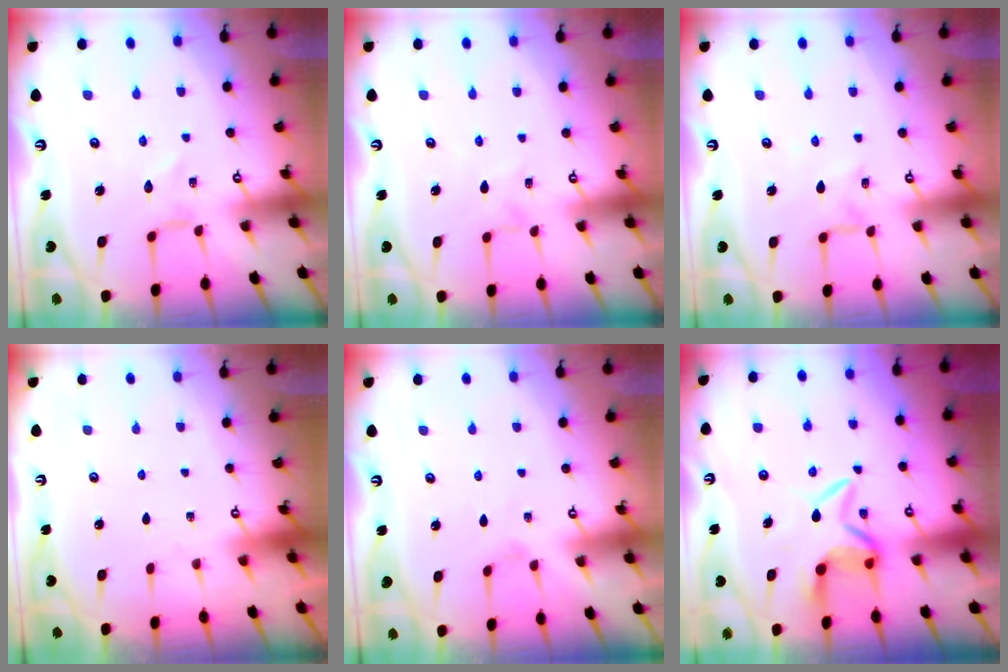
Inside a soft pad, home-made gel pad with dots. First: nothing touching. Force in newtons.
{"total": 0.6, "press": 0.6, "slide": 0.2}
{"total": 0.9, "press": 0.9, "slide": 0.3}
{"total": 0.0}
{"total": 0.0}
{"total": 6.8, "press": 6.6, "slide": 1.5}